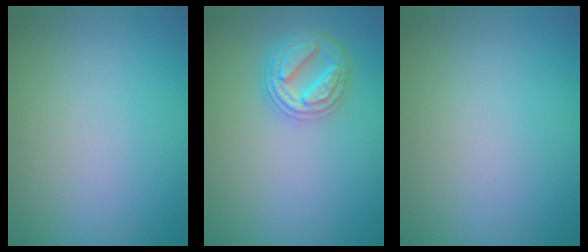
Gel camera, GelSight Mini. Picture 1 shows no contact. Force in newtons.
{"total": 3.9, "press": 3.7, "slide": 1.3}
{"total": 0.0}